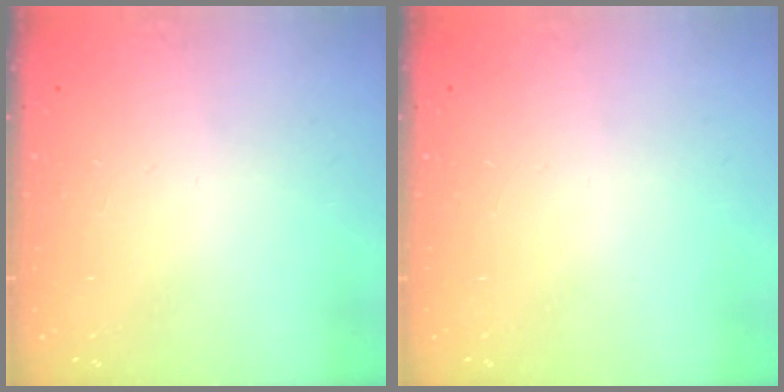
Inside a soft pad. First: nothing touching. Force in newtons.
{"total": 0.0}